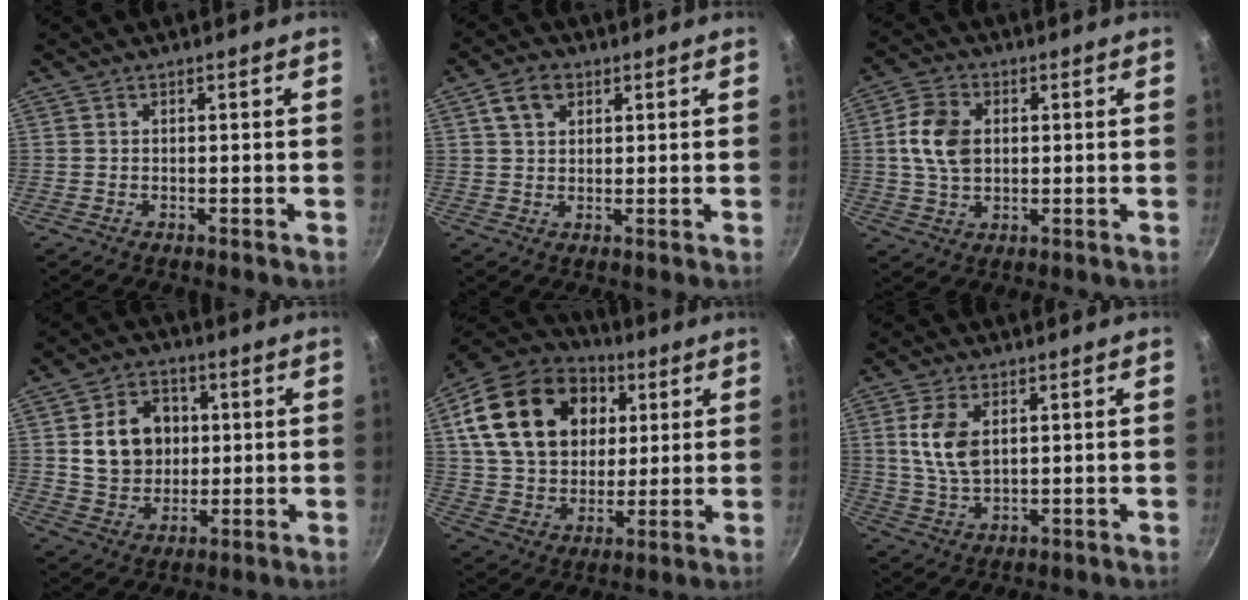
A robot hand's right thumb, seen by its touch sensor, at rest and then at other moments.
{"total": 5.2, "force": [2.2, 3.7, 3.0], "torque": [-0.042, 0.002, 0.037]}
{"total": 9.2, "force": [1.1, 6.5, 6.4], "torque": [-0.107, 0.010, 0.017]}
{"total": 12.2, "force": [1.8, 10.0, 6.8], "torque": [-0.087, 0.004, 0.034]}
{"total": 25.5, "force": [7.2, 18.6, 15.9], "torque": [-0.265, 0.004, 0.128]}
{"total": 8.3, "force": [1.9, 4.9, 6.4], "torque": [-0.121, -0.009, 0.040]}